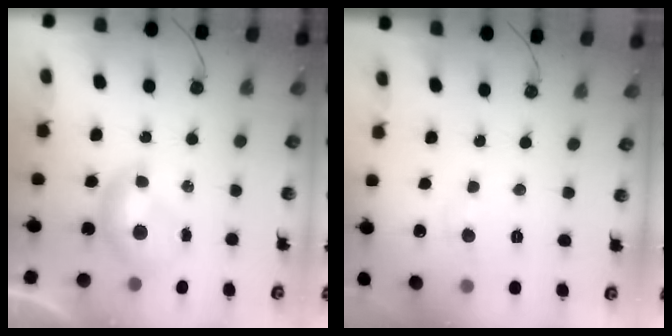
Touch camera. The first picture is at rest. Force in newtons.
{"total": 1.9, "press": 1.7, "slide": 0.8}